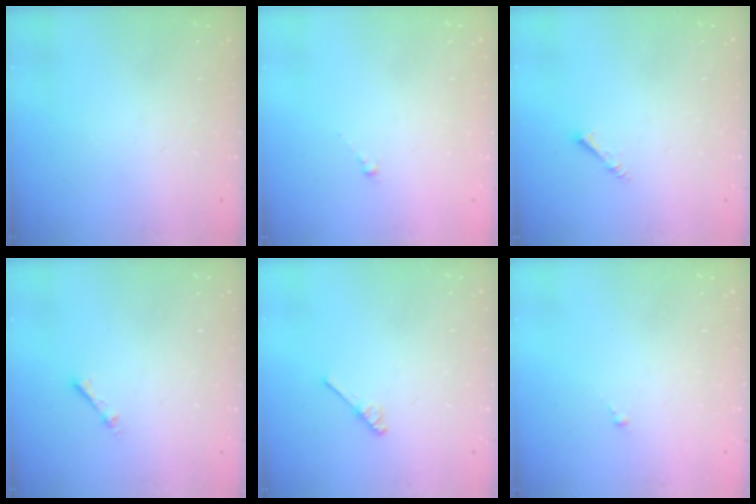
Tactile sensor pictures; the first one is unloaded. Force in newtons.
{"total": 0.8, "press": 0.7, "slide": 0.5}
{"total": 1.8, "press": 1.8, "slide": 0.1}
{"total": 1.9, "press": 1.9, "slide": 0.3}
{"total": 3.0, "press": 2.9, "slide": 0.5}
{"total": 0.5, "press": 0.4, "slide": 0.4}